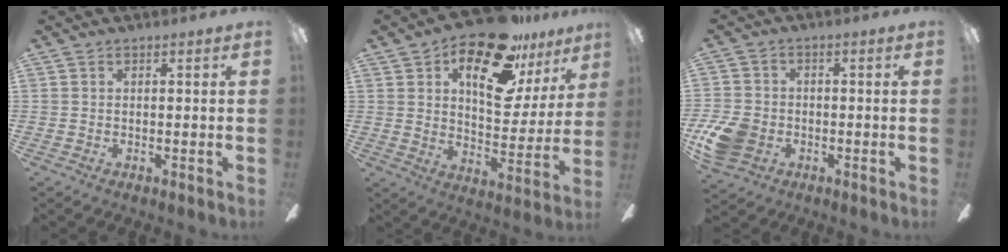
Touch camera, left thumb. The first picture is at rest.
{"total": 21.6, "force": [13.1, 10.1, 13.8], "torque": [-0.199, -0.072, 0.219]}
{"total": 9.2, "force": [-3.3, 7.0, 4.9], "torque": [-0.105, 0.021, -0.059]}